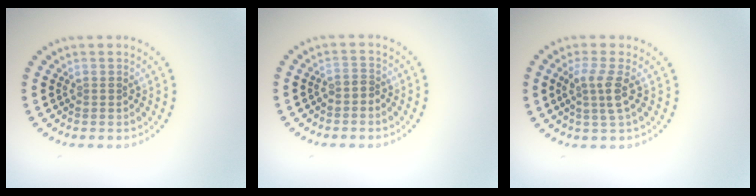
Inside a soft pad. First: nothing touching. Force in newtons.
{"total": 0.6, "press": 0.4, "slide": 0.5}
{"total": 2.6, "press": 2.0, "slide": 1.6}